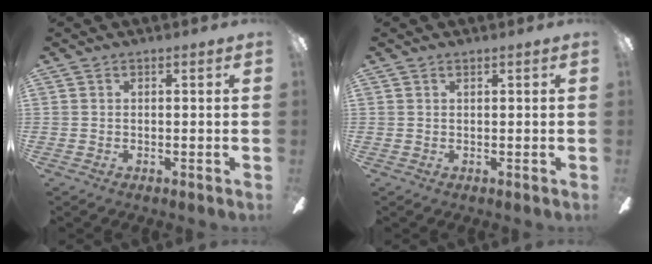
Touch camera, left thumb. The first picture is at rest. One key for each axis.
{"total": 0.0}